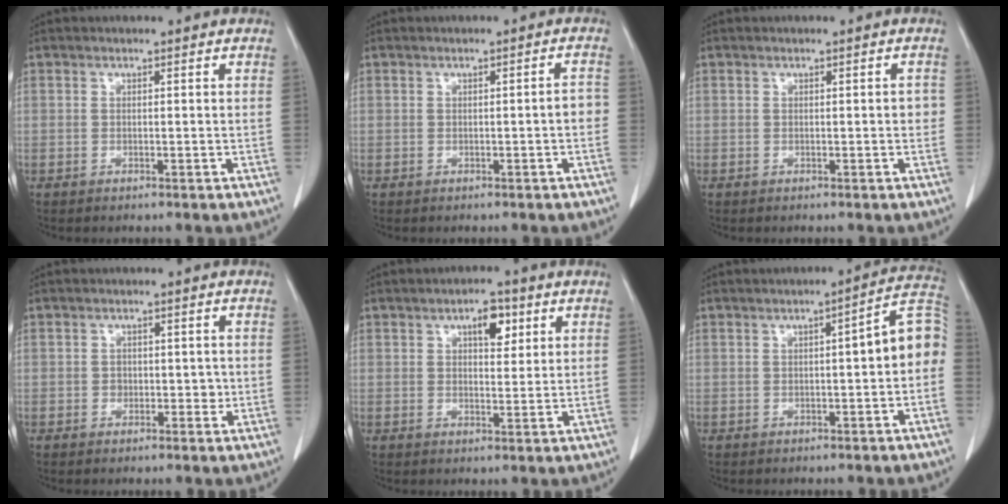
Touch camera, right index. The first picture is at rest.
{"total": 1.8, "force": [-0.4, 0.3, 1.7], "torque": [-0.017, 0.005, -0.005]}
{"total": 1.1, "force": [0.0, 0.5, 1.0], "torque": [-0.005, 0.003, -0.001]}
{"total": 2.1, "force": [-0.3, 1.7, 1.3], "torque": [-0.014, 0.003, -0.001]}
{"total": 4.7, "force": [2.2, 2.0, 3.6], "torque": [-0.053, 0.005, 0.032]}
{"total": 7.4, "force": [-0.1, 1.3, 7.3], "torque": [-0.084, 0.033, -0.007]}